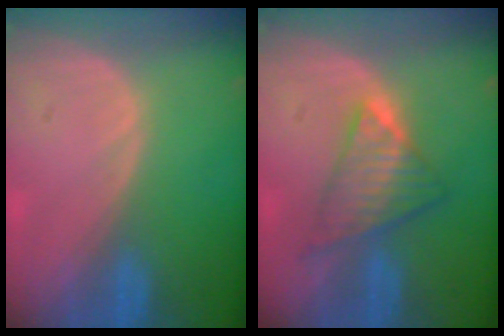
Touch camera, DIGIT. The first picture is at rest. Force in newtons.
{"total": 6.3, "press": 6.2, "slide": 1.4}